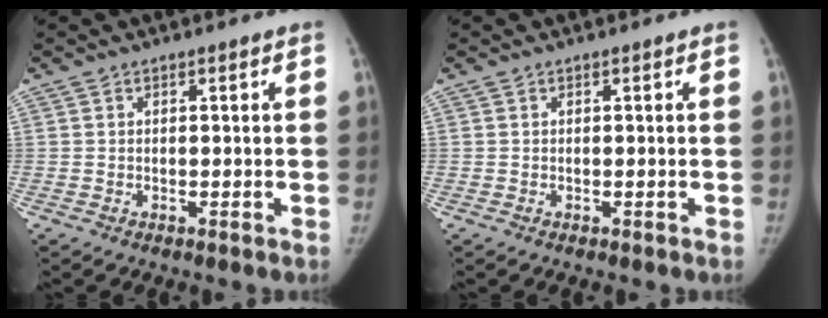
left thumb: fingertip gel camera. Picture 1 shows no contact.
{"total": 0.0}